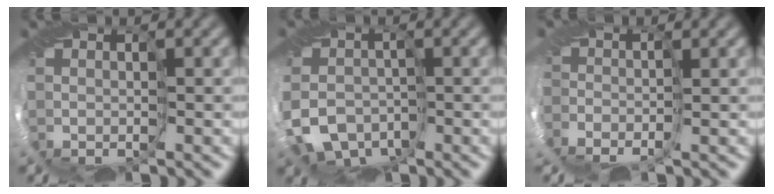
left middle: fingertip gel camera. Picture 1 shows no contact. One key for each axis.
{"total": 5.9, "fx": -3.1, "fy": 4.5, "fz": 2.4, "tx": -0.028, "ty": -0.010, "tz": -0.070}
{"total": 2.5, "fx": -1.7, "fy": 1.5, "fz": 0.9, "tx": -0.017, "ty": -0.005, "tz": -0.026}